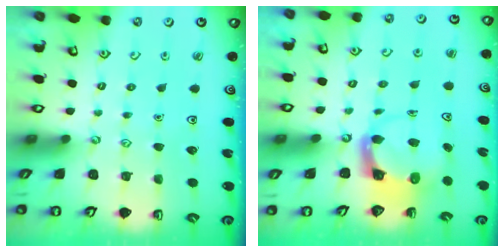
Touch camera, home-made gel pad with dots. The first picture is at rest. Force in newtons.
{"total": 3.6, "press": 3.5, "slide": 0.5}